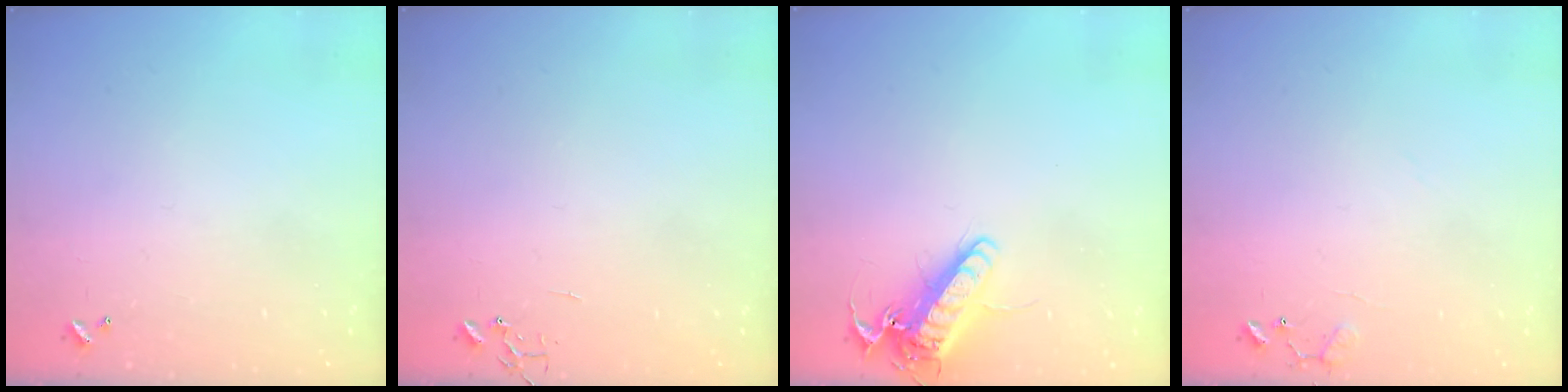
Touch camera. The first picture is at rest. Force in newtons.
{"total": 0.0}
{"total": 15.7, "press": 15.5, "slide": 2.4}
{"total": 8.6, "press": 8.6, "slide": 0.5}